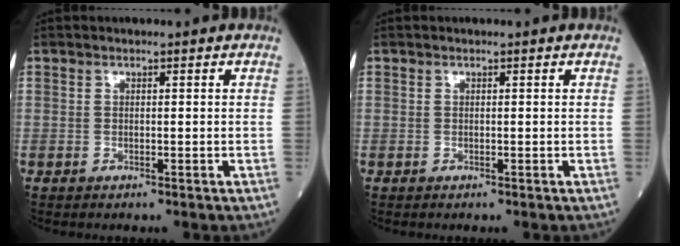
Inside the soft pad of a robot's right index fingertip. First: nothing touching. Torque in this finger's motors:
{"motor_torque": [0.02, 0.02, 0.00, 0.00]}